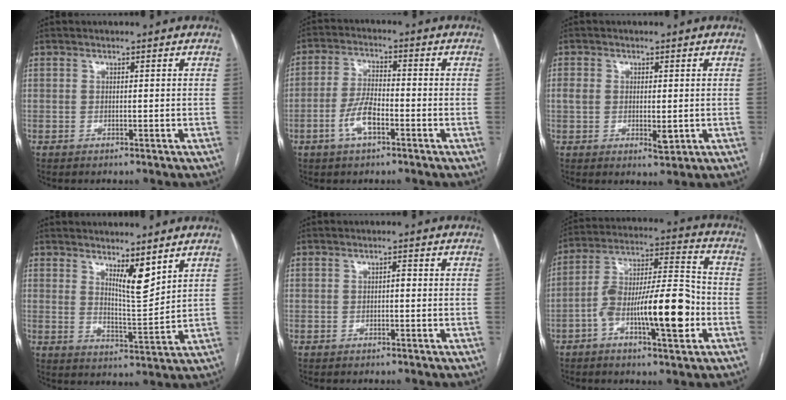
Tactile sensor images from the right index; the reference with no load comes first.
{"total": 6.1, "force": [-2.6, 2.2, 5.0], "torque": [-0.105, 0.007, -0.052]}
{"total": 4.3, "force": [-0.3, 2.4, 3.6], "torque": [-0.061, -0.001, 0.003]}
{"total": 5.6, "force": [3.8, 0.7, 4.0], "torque": [-0.072, -0.021, 0.068]}
{"total": 0.8, "force": [-0.1, 0.4, 0.8], "torque": [-0.012, 0.004, -0.004]}
{"total": 15.6, "force": [-5.0, 3.3, 14.5], "torque": [-0.249, 0.019, -0.081]}